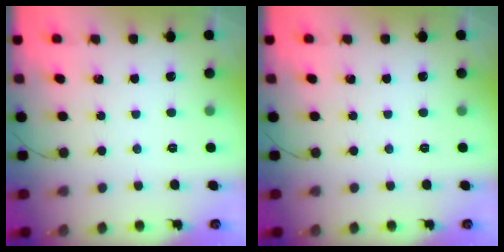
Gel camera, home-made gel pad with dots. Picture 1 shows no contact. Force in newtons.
{"total": 0.0}